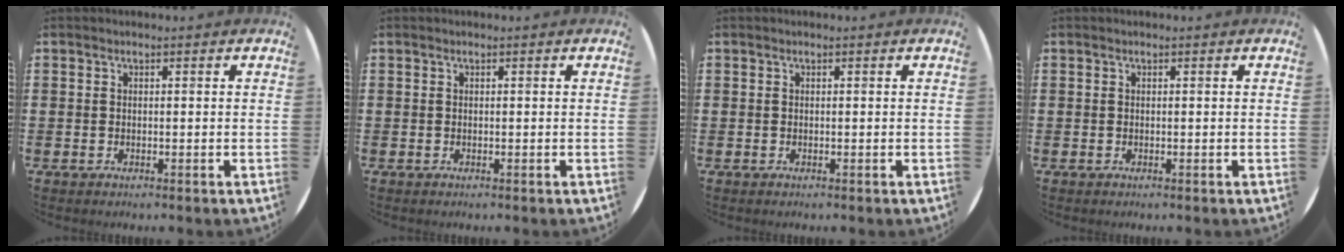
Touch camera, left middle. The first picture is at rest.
{"total": 0.0}
{"total": 0.0}
{"total": 0.0}